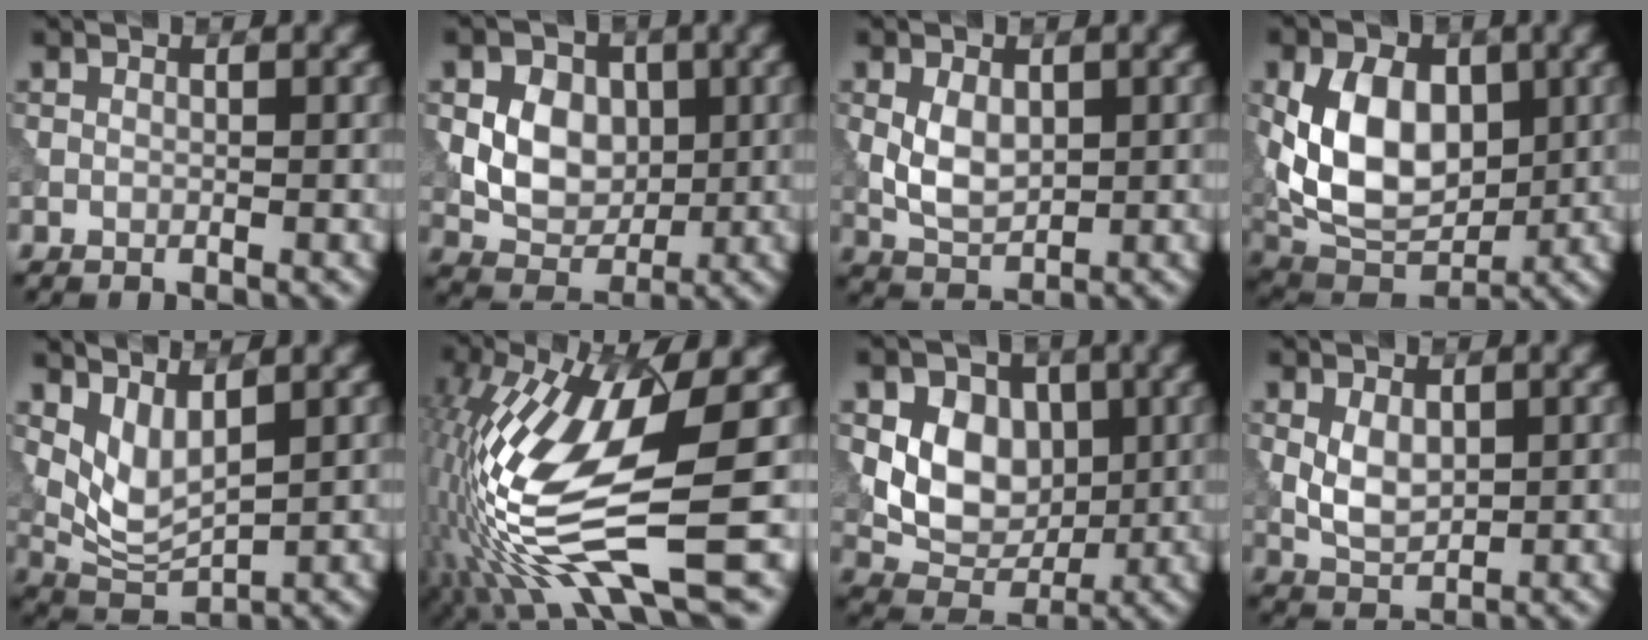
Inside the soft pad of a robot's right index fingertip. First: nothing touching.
{"total": 5.7, "force": [0.6, 4.3, 3.7], "torque": [-0.065, 0.001, 0.008]}
{"total": 2.9, "force": [0.3, 1.8, 2.2], "torque": [-0.050, 0.000, 0.008]}
{"total": 9.0, "force": [0.8, 5.8, 6.9], "torque": [-0.136, -0.001, 0.010]}
{"total": 3.4, "force": [1.6, 1.4, 2.6], "torque": [-0.057, -0.010, 0.040]}
{"total": 13.4, "force": [-2.6, 2.9, 12.9], "torque": [-0.262, -0.006, -0.037]}
{"total": 6.7, "force": [0.9, 5.1, 4.2], "torque": [-0.072, -0.003, 0.013]}
{"total": 2.5, "force": [0.3, 1.5, 2.0], "torque": [-0.045, 0.000, 0.009]}